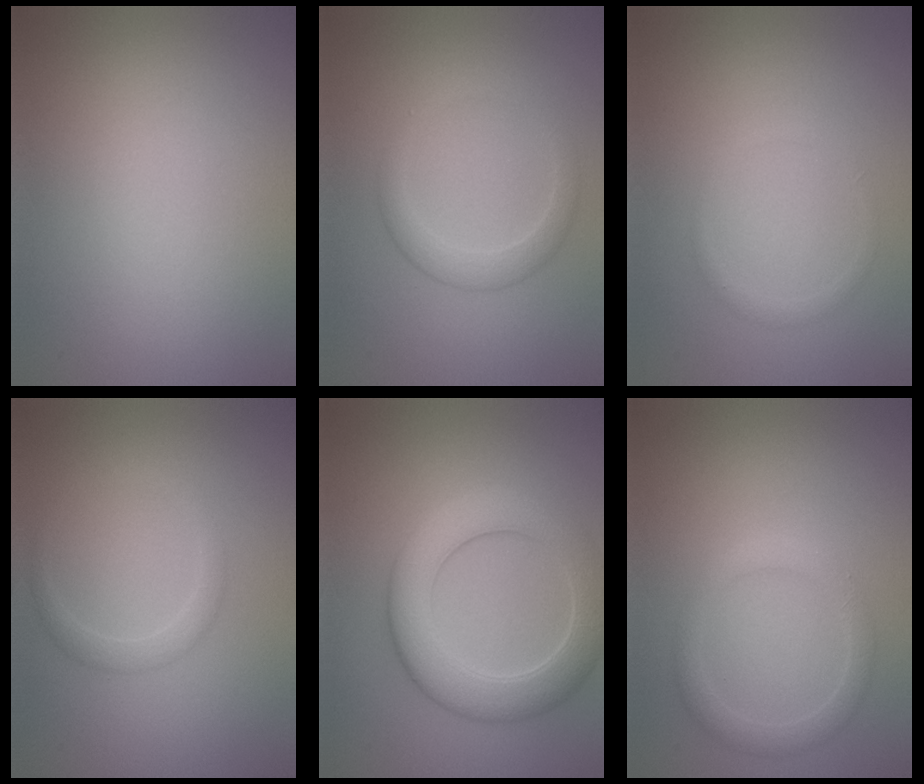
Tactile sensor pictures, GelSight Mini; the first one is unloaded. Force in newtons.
{"total": 2.2, "press": 2.2, "slide": 0.1}
{"total": 0.7, "press": 0.7, "slide": 0.0}
{"total": 1.4, "press": 1.4, "slide": 0.0}
{"total": 6.4, "press": 6.4, "slide": 0.6}
{"total": 2.1, "press": 2.1, "slide": 0.1}